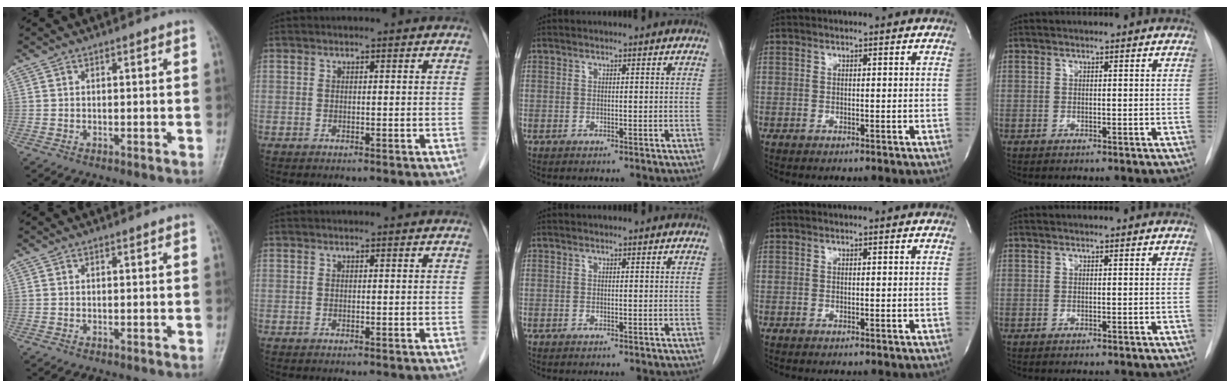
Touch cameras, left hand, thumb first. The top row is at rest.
{}